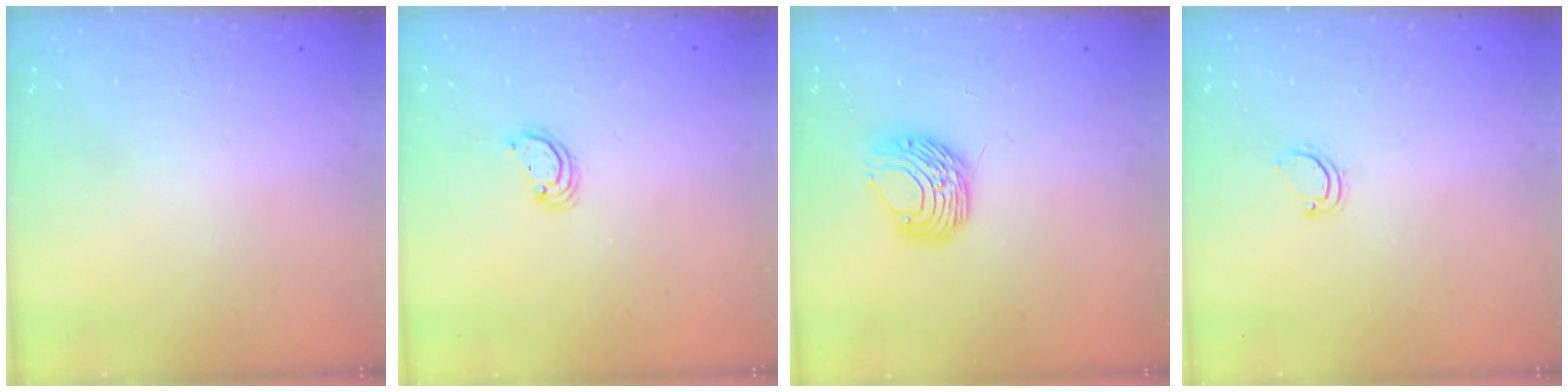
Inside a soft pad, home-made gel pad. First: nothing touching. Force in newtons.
{"total": 2.8, "press": 2.8, "slide": 0.2}
{"total": 8.9, "press": 8.9, "slide": 0.7}
{"total": 3.1, "press": 3.1, "slide": 0.2}